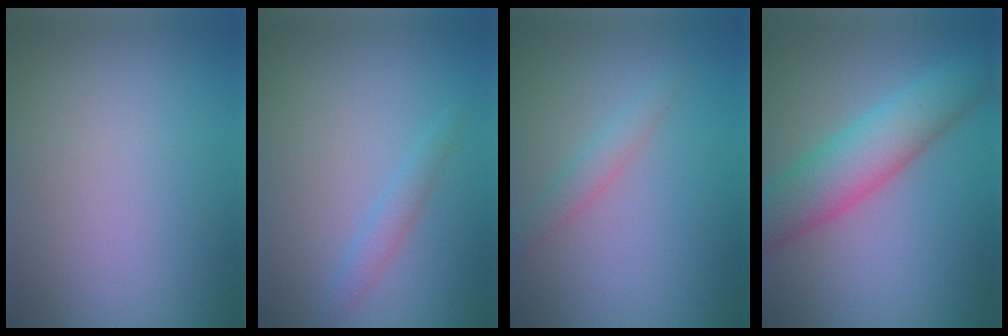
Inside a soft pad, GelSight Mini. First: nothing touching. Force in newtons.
{"total": 1.5, "press": 1.5, "slide": 0.1}
{"total": 1.6, "press": 1.6, "slide": 0.2}
{"total": 6.9, "press": 6.9, "slide": 0.1}